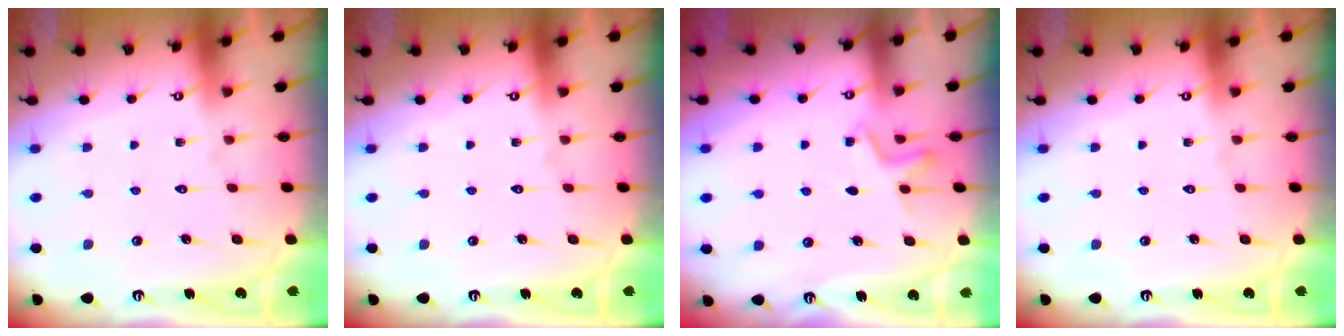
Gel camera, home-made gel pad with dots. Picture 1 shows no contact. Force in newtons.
{"total": 0.0}
{"total": 3.2, "press": 3.0, "slide": 1.3}
{"total": 0.0}